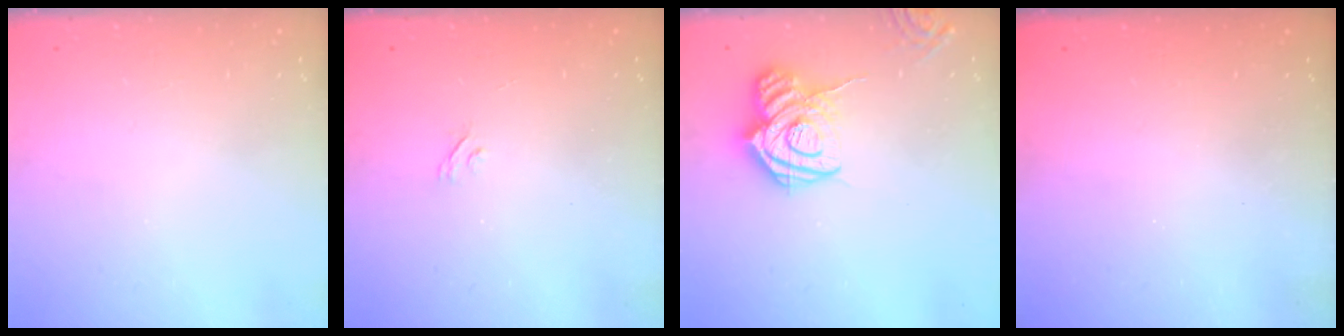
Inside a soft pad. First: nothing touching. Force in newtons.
{"total": 2.2, "press": 1.9, "slide": 1.1}
{"total": 14.7, "press": 14.6, "slide": 1.5}
{"total": 2.4, "press": 2.3, "slide": 0.8}